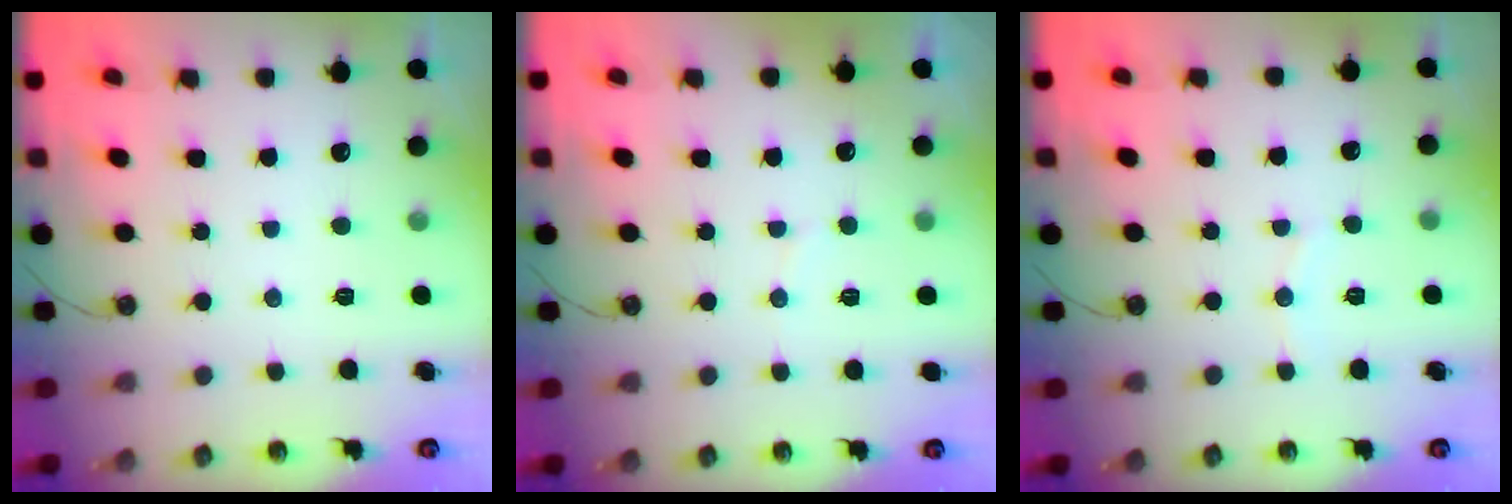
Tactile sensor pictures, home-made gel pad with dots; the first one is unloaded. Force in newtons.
{"total": 2.9, "press": 2.6, "slide": 1.2}
{"total": 5.1, "press": 5.1, "slide": 0.5}